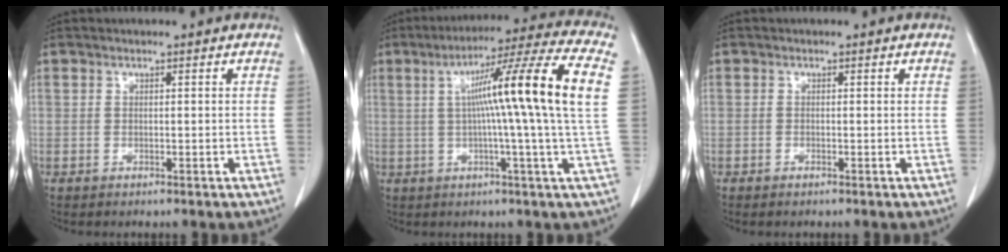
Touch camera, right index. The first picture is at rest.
{"total": 16.8, "force": [2.5, -2.3, 16.5], "torque": [-0.242, 0.015, 0.025]}
{"total": 0.7, "force": [-0.5, 0.1, 0.4], "torque": [-0.008, -0.001, -0.008]}